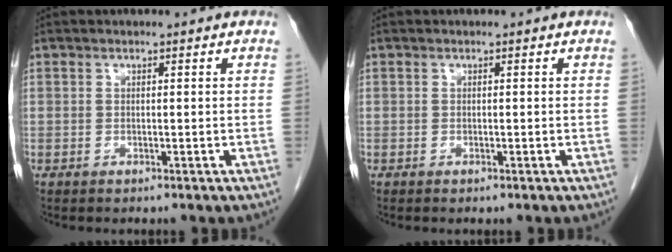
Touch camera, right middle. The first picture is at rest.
{"total": 0.0}